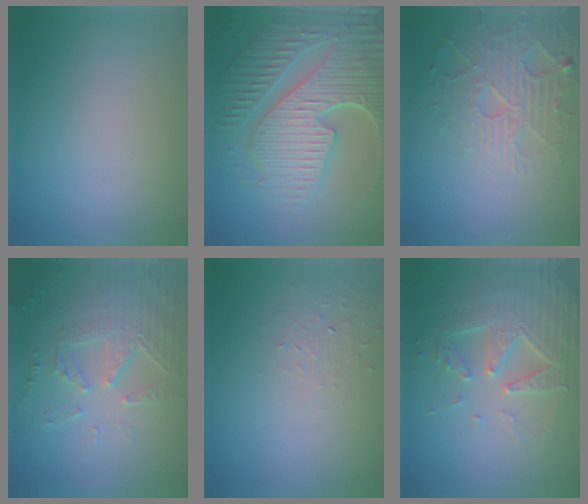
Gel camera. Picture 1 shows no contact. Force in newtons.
{"total": 9.0, "press": 6.4, "slide": 6.3}
{"total": 4.8, "press": 3.7, "slide": 3.0}
{"total": 5.6, "press": 3.7, "slide": 4.2}
{"total": 1.0, "press": 0.4, "slide": 0.9}
{"total": 4.8, "press": 4.4, "slide": 2.0}